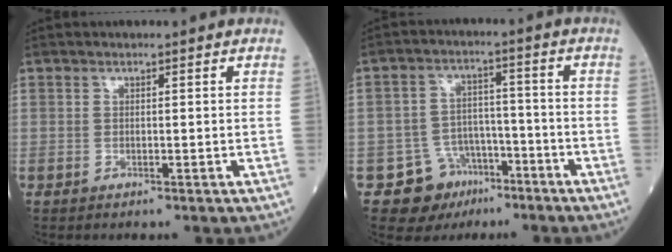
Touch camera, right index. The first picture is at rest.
{"total": 8.0, "force": [-4.6, 6.4, 1.2], "torque": [-0.015, 0.025, -0.063]}